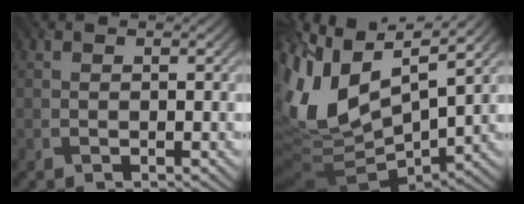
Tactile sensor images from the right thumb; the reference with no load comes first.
{"total": 14.6, "force": [3.3, 6.6, 12.6], "torque": [-0.298, 0.006, 0.060]}